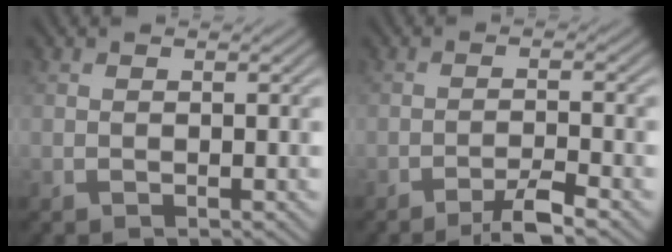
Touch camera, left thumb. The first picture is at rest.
{"total": 3.6, "force": [-2.6, 0.2, 2.5], "torque": [-0.043, 0.007, -0.052]}